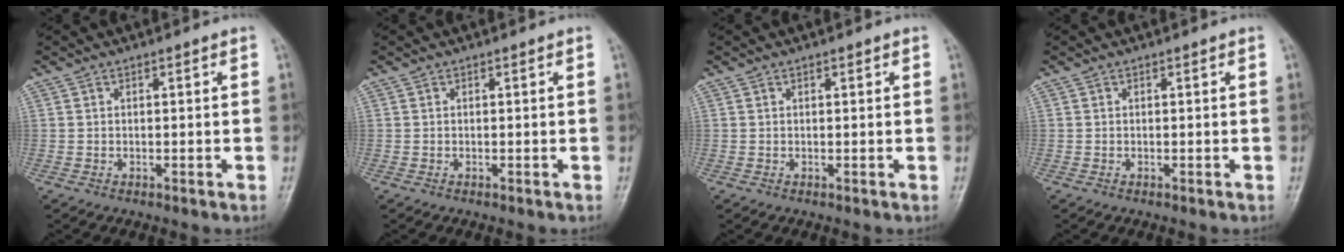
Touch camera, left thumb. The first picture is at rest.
{"total": 0.0}
{"total": 0.6, "force": [0.3, 0.3, 0.5], "torque": [-0.007, 0.000, 0.005]}
{"total": 0.0}